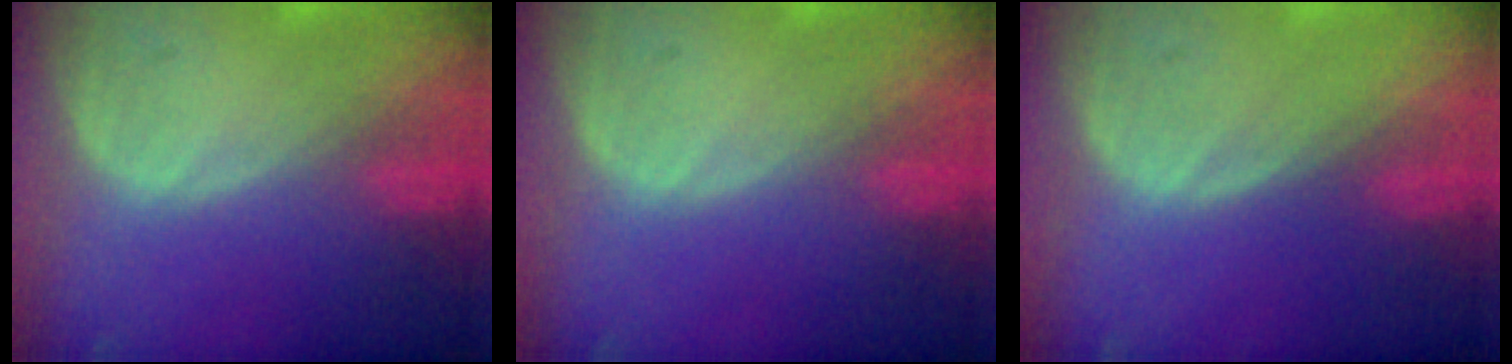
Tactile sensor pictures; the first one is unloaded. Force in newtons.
{"total": 0.0}
{"total": 0.0}